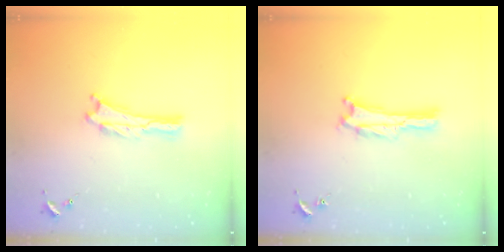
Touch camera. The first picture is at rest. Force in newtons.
{"total": 0.0}